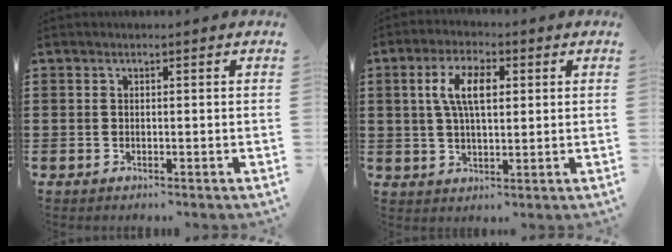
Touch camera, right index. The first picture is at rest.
{"total": 6.8, "force": [1.5, 2.9, 5.9], "torque": [-0.122, 0.014, 0.024]}